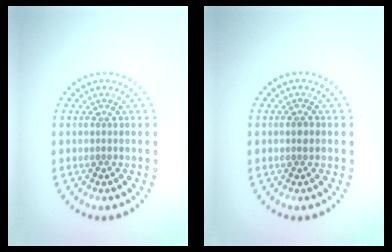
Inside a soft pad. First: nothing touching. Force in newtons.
{"total": 0.9, "press": 0.8, "slide": 0.3}